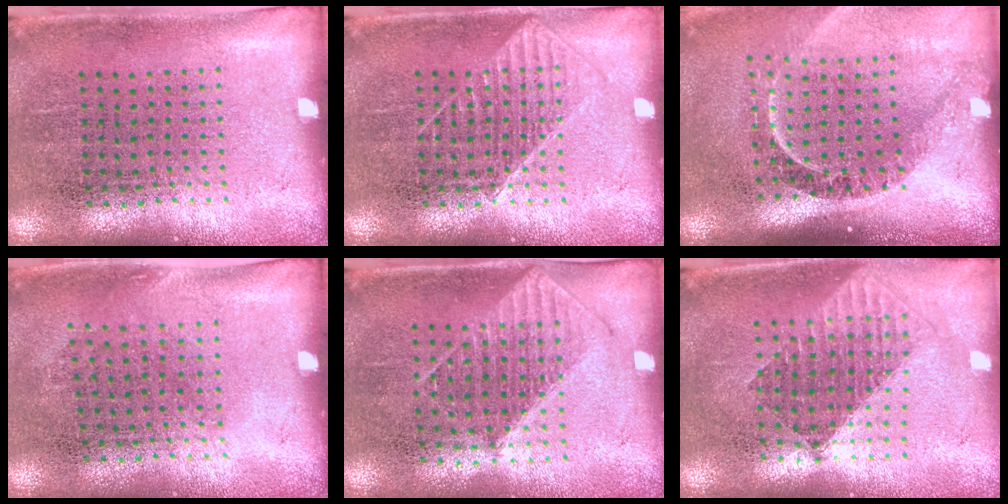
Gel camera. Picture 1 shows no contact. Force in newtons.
{"total": 1.3, "press": 1.3, "slide": 0.3}
{"total": 2.4, "press": 1.6, "slide": 1.8}
{"total": 0.7, "press": 0.6, "slide": 0.5}
{"total": 1.0, "press": 0.9, "slide": 0.3}
{"total": 1.6, "press": 1.3, "slide": 0.9}